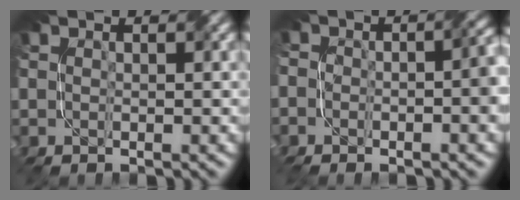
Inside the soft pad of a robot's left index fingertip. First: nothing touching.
{"total": 5.0, "force": [-1.7, 2.3, 4.1], "torque": [-0.053, -0.008, -0.030]}